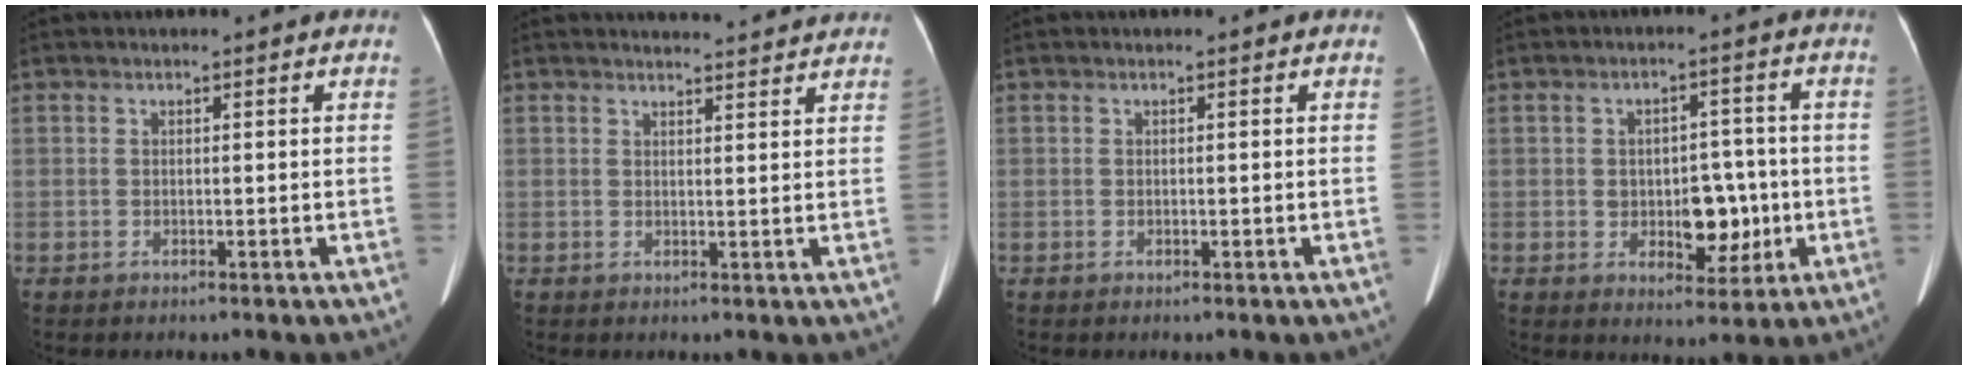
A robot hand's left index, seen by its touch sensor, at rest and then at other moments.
{"total": 7.2, "force": [7.0, 0.4, 1.4], "torque": [-0.016, 0.012, 0.070]}
{"total": 0.0}
{"total": 6.8, "force": [-1.0, 4.2, 5.2], "torque": [-0.067, 0.011, -0.008]}